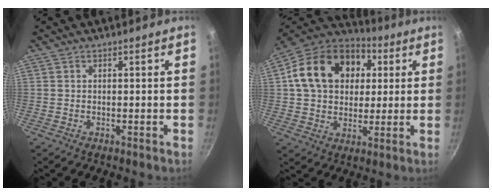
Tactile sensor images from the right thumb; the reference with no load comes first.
{"total": 20.9, "force": [4.7, 15.8, 12.8], "torque": [-0.201, 0.024, 0.069]}